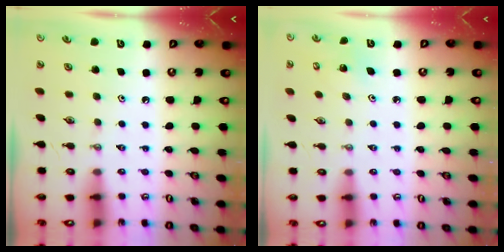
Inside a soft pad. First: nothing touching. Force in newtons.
{"total": 2.6, "press": 2.6, "slide": 0.2}